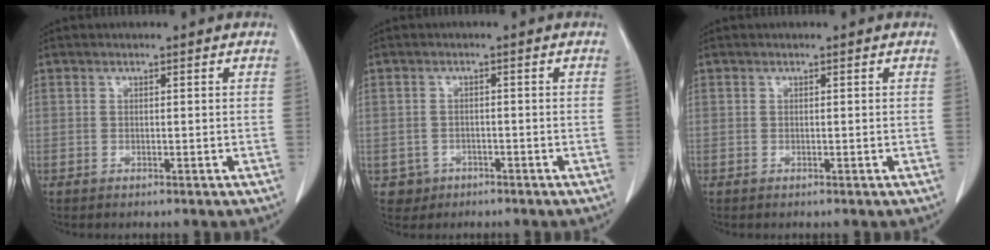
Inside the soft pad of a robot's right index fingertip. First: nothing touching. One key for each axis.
{"total": 2.7, "fx": -1.3, "fy": 2.4, "fz": 0.0, "tx": 0.002, "ty": 0.011, "tz": -0.018}
{"total": 0.0}